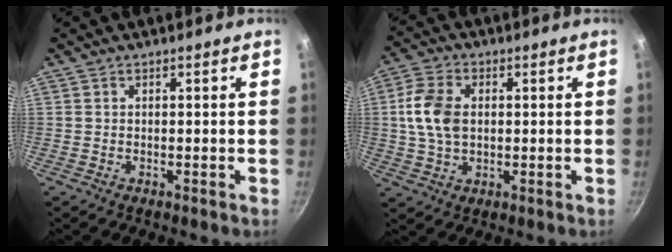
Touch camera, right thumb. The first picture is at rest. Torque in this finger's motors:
{"motor_torque": [0.75, 0.97, 1.43, -0.10, 0.15]}